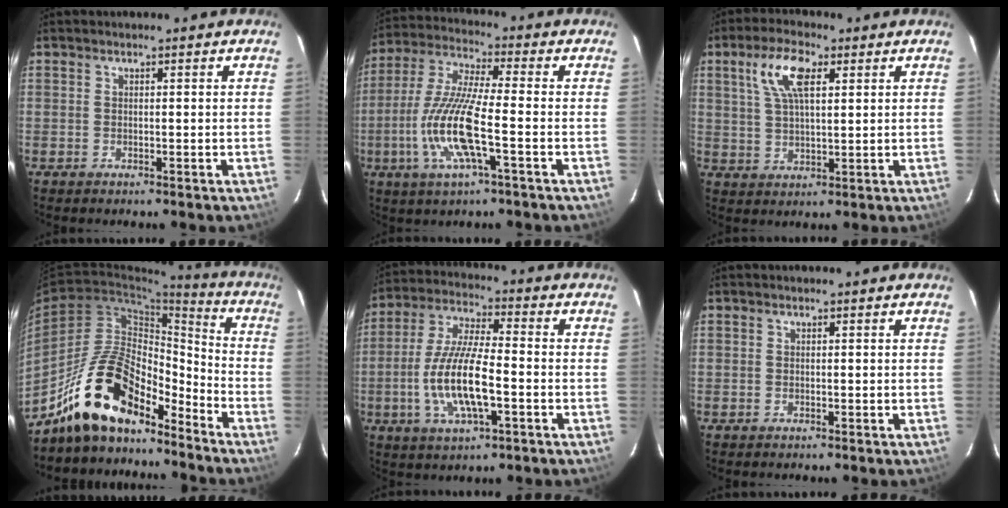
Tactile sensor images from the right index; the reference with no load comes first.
{"total": 13.5, "force": [-3.9, 1.8, 12.8], "torque": [-0.269, -0.005, -0.079]}
{"total": 8.5, "force": [3.5, 3.4, 6.9], "torque": [-0.136, 0.017, 0.067]}
{"total": 17.5, "force": [-13.5, 6.7, 9.1], "torque": [-0.175, 0.024, -0.241]}
{"total": 13.5, "force": [-3.5, 3.7, 12.5], "torque": [-0.258, -0.002, -0.067]}
{"total": 0.0}